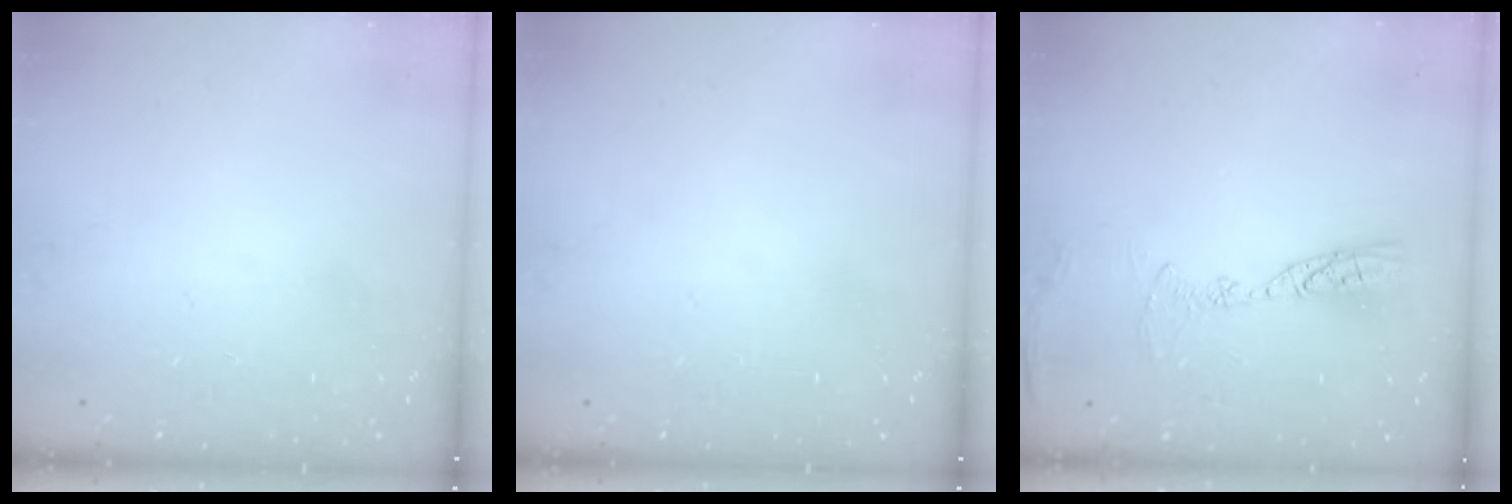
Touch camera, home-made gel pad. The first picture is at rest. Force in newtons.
{"total": 0.0}
{"total": 9.3, "press": 9.3, "slide": 0.9}